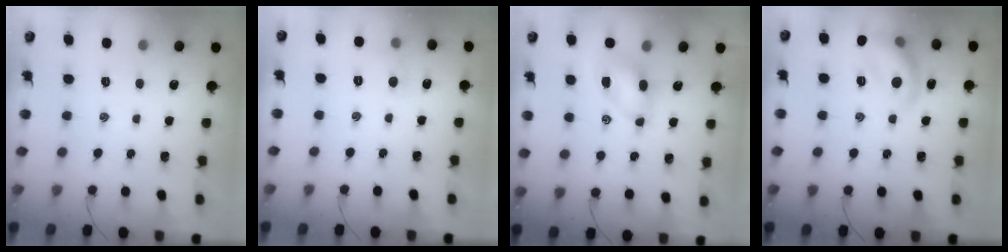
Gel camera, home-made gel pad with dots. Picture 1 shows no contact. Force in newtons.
{"total": 4.9, "press": 4.6, "slide": 1.7}
{"total": 6.9, "press": 6.8, "slide": 0.6}
{"total": 12.1, "press": 12.1, "slide": 0.7}